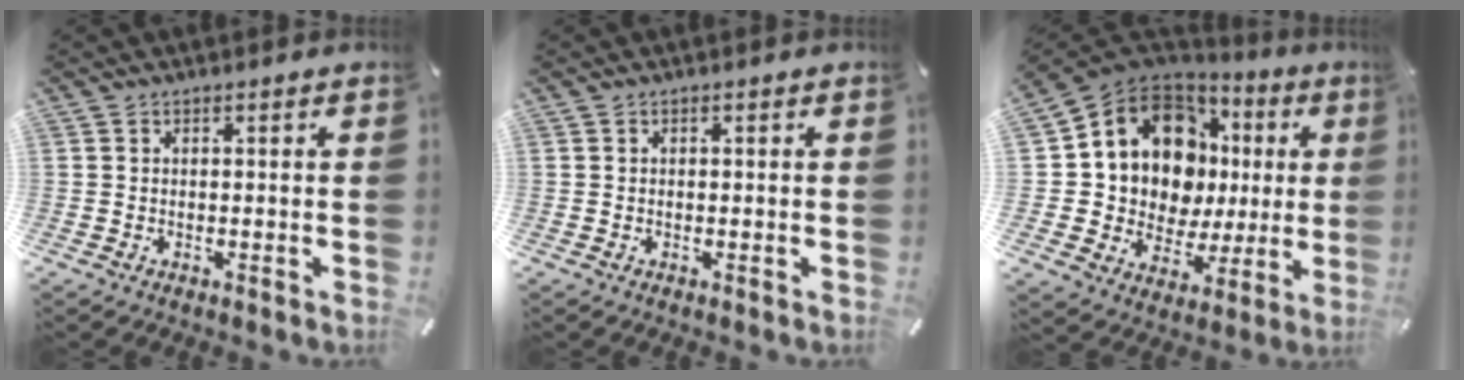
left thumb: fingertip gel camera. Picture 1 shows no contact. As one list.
[{"total": 0.0}, {"total": 15.4, "force": [5.4, 11.9, 8.2], "torque": [-0.141, -0.050, 0.103]}]